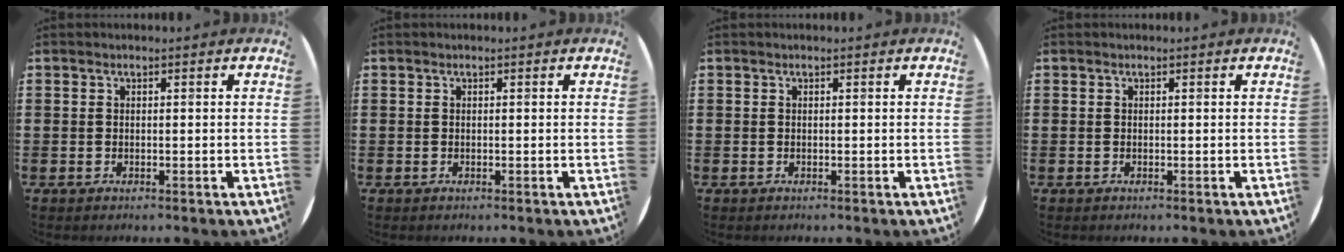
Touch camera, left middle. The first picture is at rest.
{"total": 0.0}
{"total": 0.0}
{"total": 0.0}